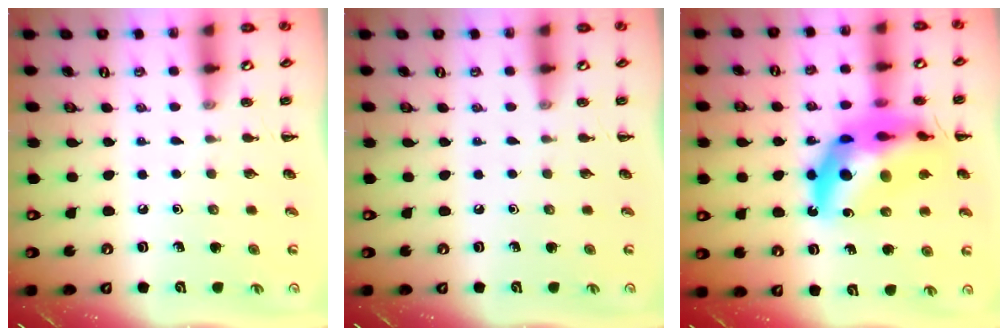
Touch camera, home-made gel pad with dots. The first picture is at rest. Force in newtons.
{"total": 0.0}
{"total": 22.4, "press": 21.7, "slide": 5.5}